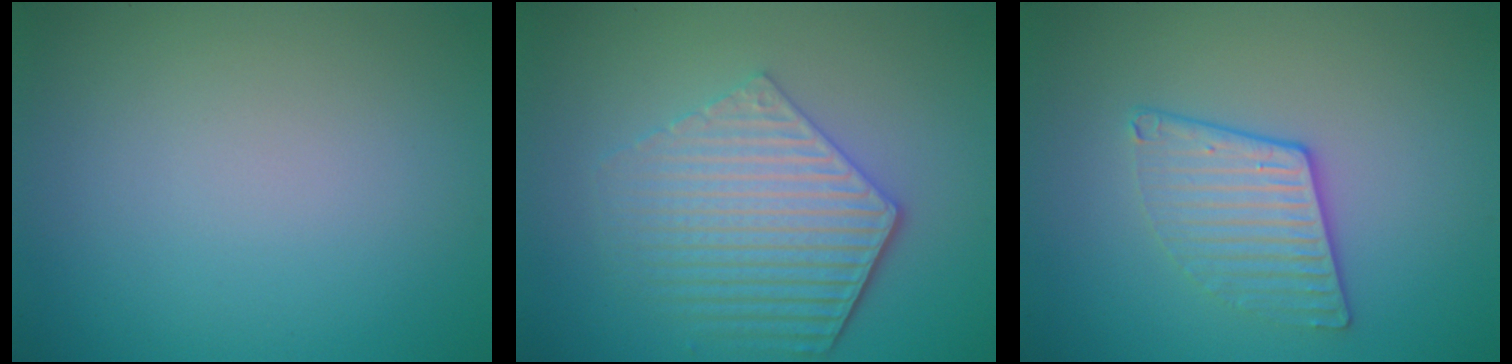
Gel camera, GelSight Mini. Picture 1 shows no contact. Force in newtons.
{"total": 5.6, "press": 4.3, "slide": 3.6}
{"total": 2.8, "press": 2.3, "slide": 1.6}